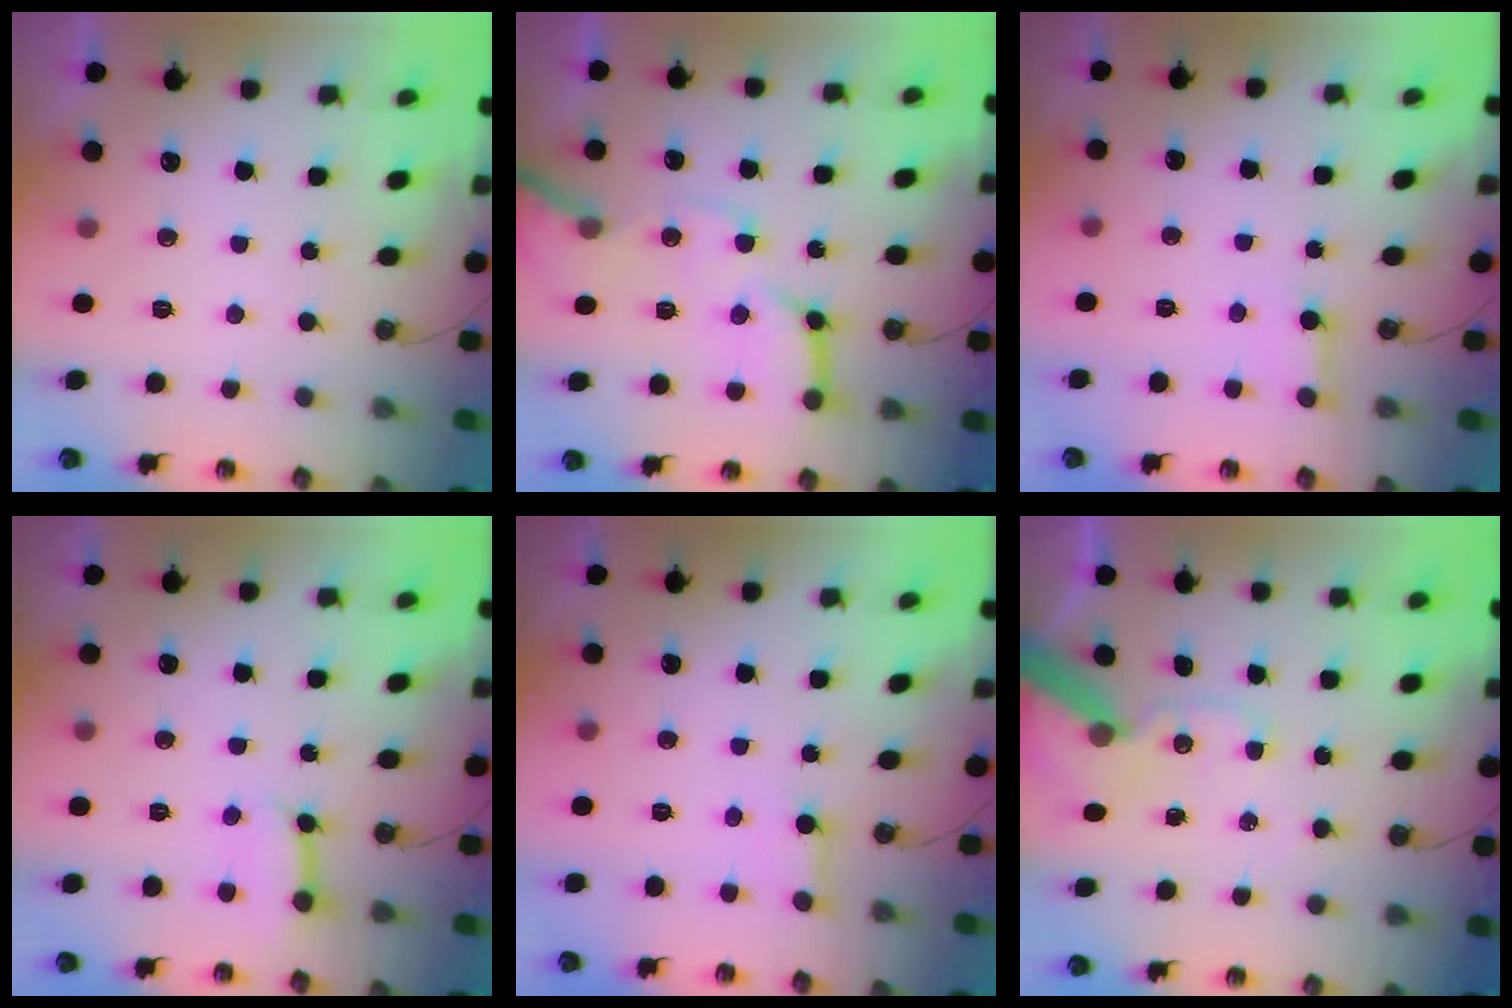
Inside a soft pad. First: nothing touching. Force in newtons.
{"total": 15.2, "press": 15.1, "slide": 1.8}
{"total": 2.5, "press": 2.5, "slide": 0.1}
{"total": 6.8, "press": 6.7, "slide": 0.9}
{"total": 2.5, "press": 2.5, "slide": 0.1}
{"total": 13.4, "press": 13.3, "slide": 2.0}